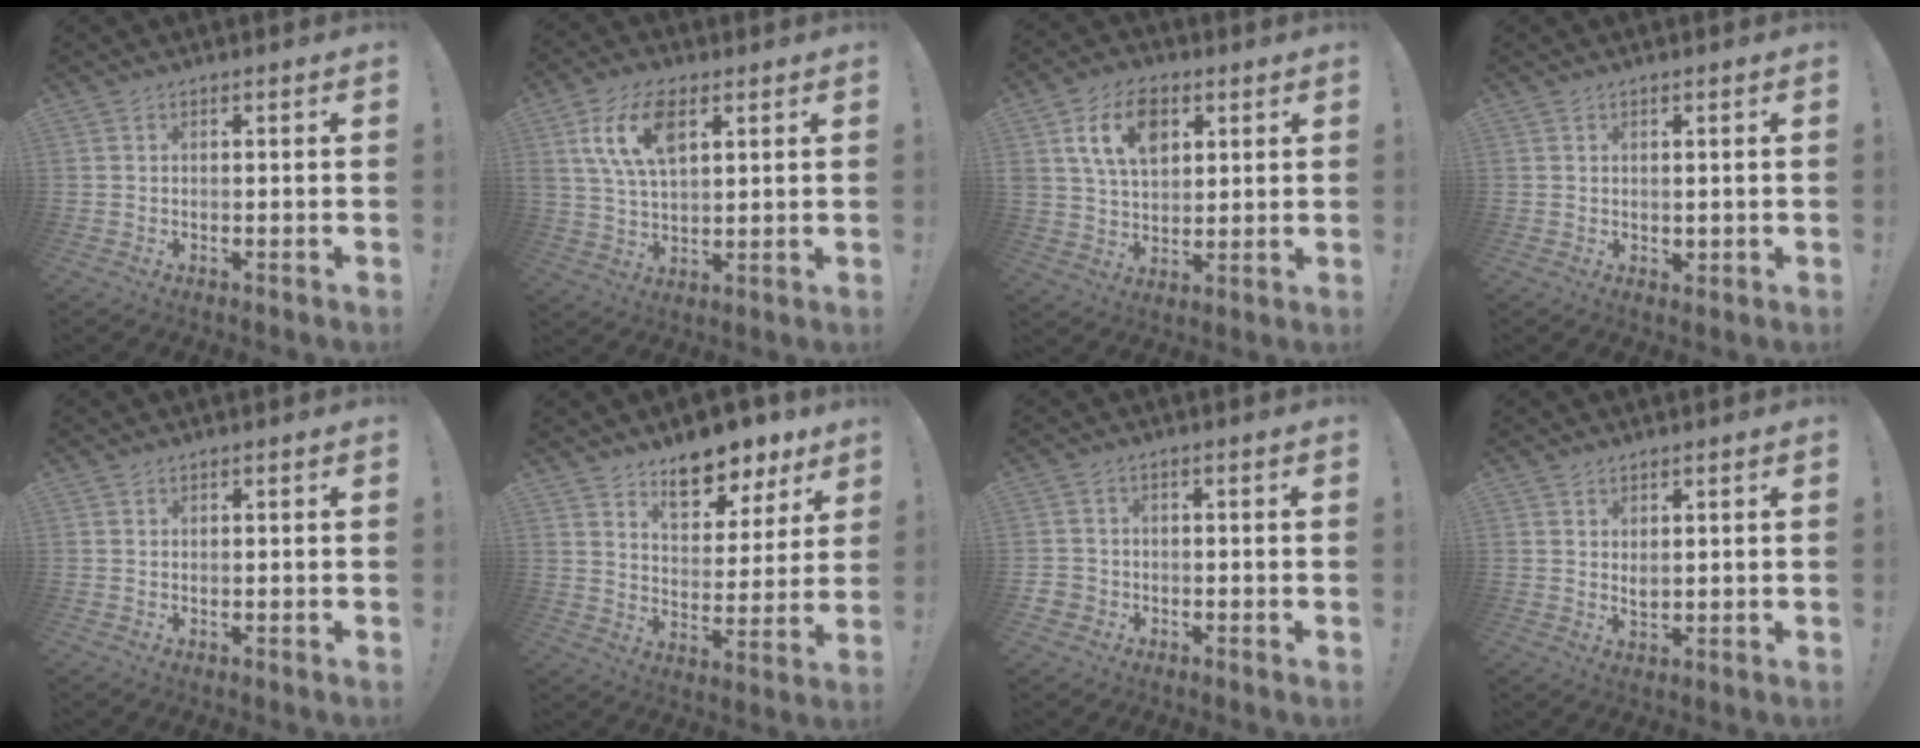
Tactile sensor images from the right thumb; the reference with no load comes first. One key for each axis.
{"total": 12.5, "fx": 5.3, "fy": 6.9, "fz": 9.0, "tx": -0.174, "ty": -0.003, "tz": 0.098}
{"total": 13.3, "fx": 5.5, "fy": 8.9, "fz": 8.1, "tx": -0.137, "ty": -0.001, "tz": 0.105}
{"total": 1.6, "fx": 0.7, "fy": 1.3, "fz": 0.6, "tx": -0.006, "ty": 0.000, "tz": 0.012}
{"total": 0.7, "fx": 0.6, "fy": 0.4, "fz": 0.1, "tx": 0.004, "ty": -0.002, "tz": 0.010}
{"total": 12.0, "fx": 9.3, "fy": 5.3, "fz": 5.4, "tx": -0.066, "ty": -0.072, "tz": 0.165}
{"total": 2.9, "fx": -1.1, "fy": 2.5, "fz": 1.0, "tx": -0.026, "ty": 0.005, "tz": -0.021}
{"total": 2.8, "fx": 2.0, "fy": 1.5, "fz": 1.4, "tx": -0.009, "ty": -0.017, "tz": 0.033}